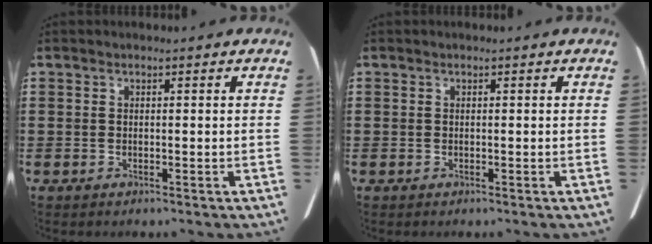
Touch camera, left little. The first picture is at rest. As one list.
[{"total": 0.0}]